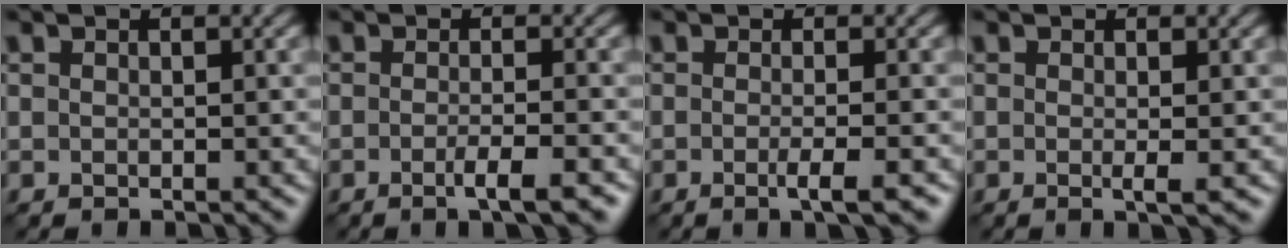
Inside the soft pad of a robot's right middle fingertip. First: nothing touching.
{"total": 3.1, "force": [-1.4, 0.6, 2.7], "torque": [-0.037, 0.000, -0.029]}
{"total": 2.7, "force": [-0.9, 0.6, 2.4], "torque": [-0.030, -0.001, -0.020]}
{"total": 1.4, "force": [-0.1, 0.2, 1.4], "torque": [-0.022, -0.005, -0.005]}